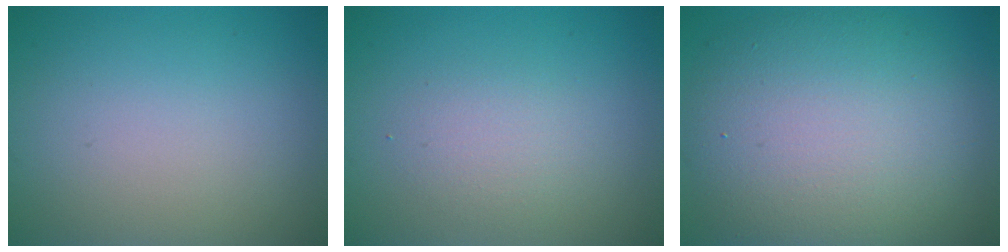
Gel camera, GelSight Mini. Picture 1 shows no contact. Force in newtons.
{"total": 1.9, "press": 1.9, "slide": 0.1}
{"total": 10.8, "press": 10.8, "slide": 0.9}